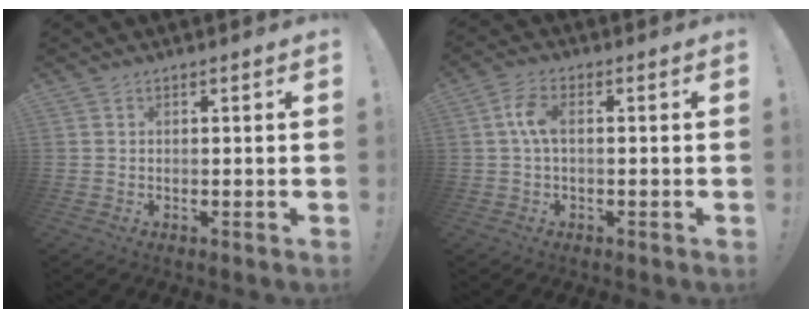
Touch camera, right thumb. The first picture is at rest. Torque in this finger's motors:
{"motor_torque": [0.04, 0.06, 0.89, -0.78, 0.20]}